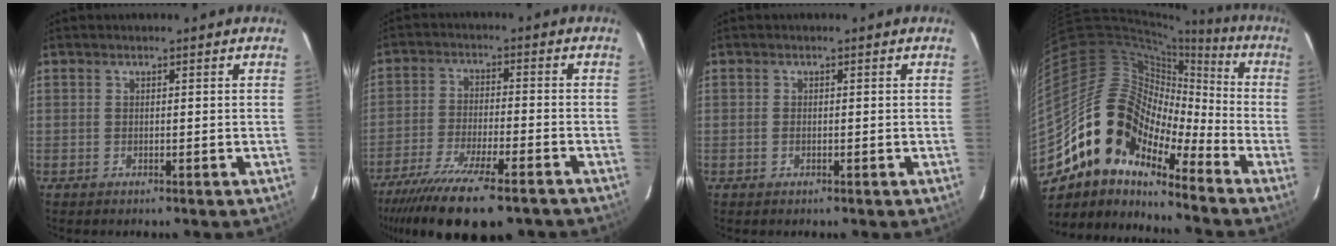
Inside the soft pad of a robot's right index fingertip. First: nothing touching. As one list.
[{"total": 19.4, "force": [-15.0, 4.5, 11.5], "torque": [-0.230, -0.051, -0.242]}, {"total": 0.7, "force": [-0.3, 0.5, 0.5], "torque": [-0.009, 0.000, -0.005]}, {"total": 16.6, "force": [-10.9, 8.9, 8.7], "torque": [-0.155, 0.011, -0.218]}]